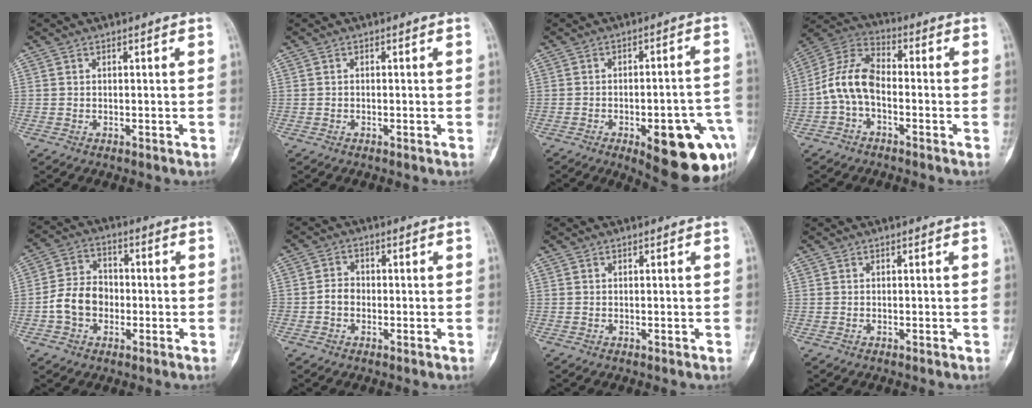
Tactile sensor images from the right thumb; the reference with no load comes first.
{"total": 0.0}
{"total": 18.1, "force": [-7.4, 6.4, 15.2], "torque": [-0.137, 0.030, -0.078]}
{"total": 9.8, "force": [-1.9, 5.7, 7.7], "torque": [-0.149, 0.035, -0.051]}
{"total": 8.7, "force": [-1.9, 6.8, 5.1], "torque": [-0.079, 0.029, -0.044]}
{"total": 3.2, "force": [-0.8, 2.6, 1.7], "torque": [-0.017, 0.012, -0.022]}
{"total": 0.0}
{"total": 0.0}